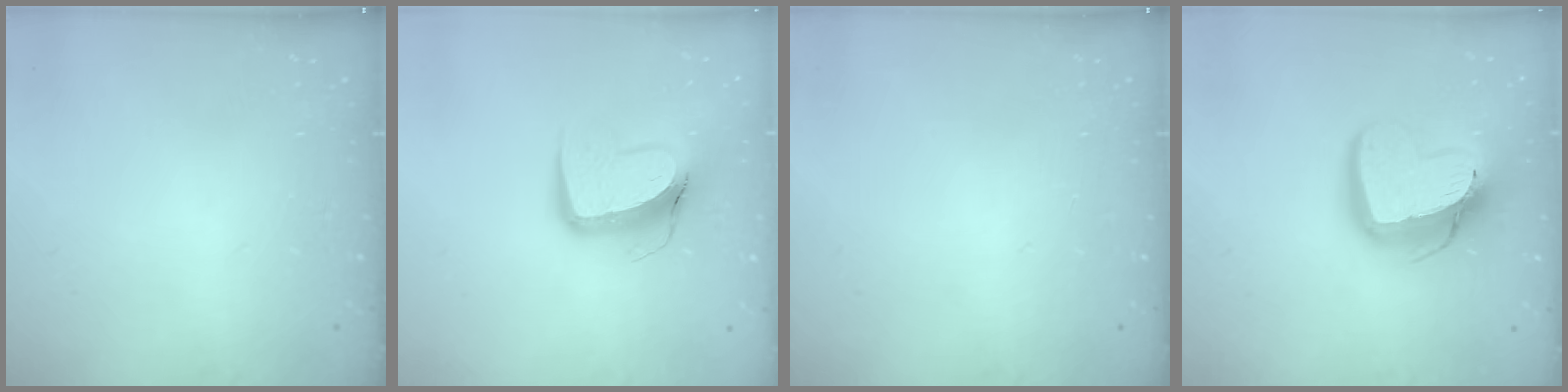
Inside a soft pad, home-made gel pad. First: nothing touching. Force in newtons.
{"total": 11.6, "press": 11.5, "slide": 1.3}
{"total": 0.0}
{"total": 18.9, "press": 18.8, "slide": 1.6}